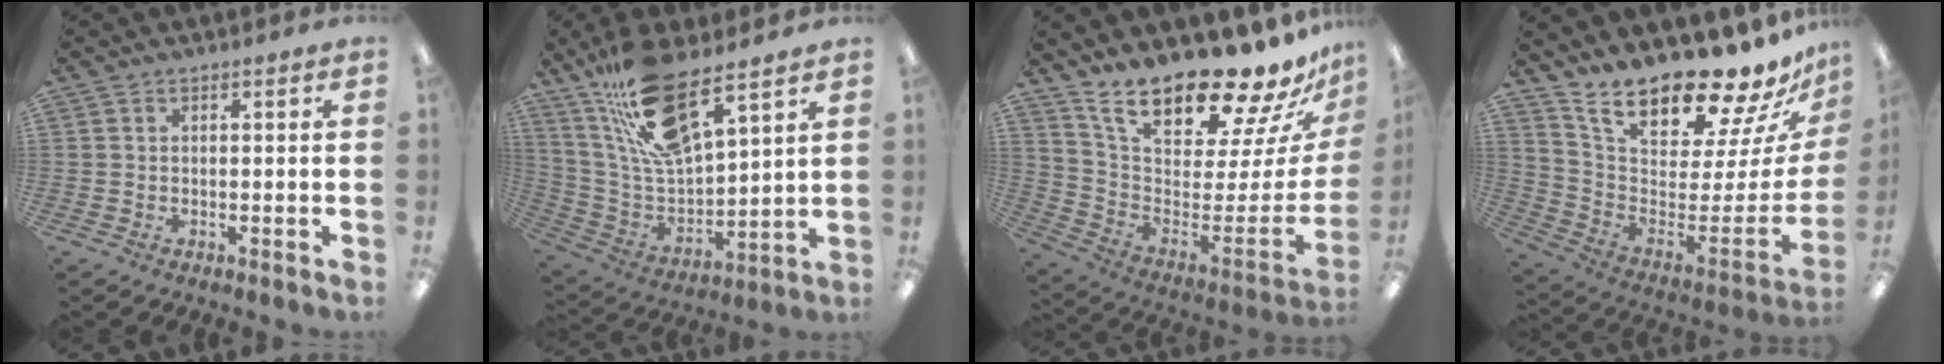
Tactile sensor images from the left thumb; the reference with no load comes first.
{"total": 18.6, "force": [13.5, 5.0, 11.7], "torque": [-0.236, -0.069, 0.235]}
{"total": 20.9, "force": [17.8, 5.1, 9.8], "torque": [-0.166, -0.145, 0.303]}
{"total": 20.1, "force": [17.7, 4.5, 8.5], "torque": [-0.146, -0.153, 0.300]}